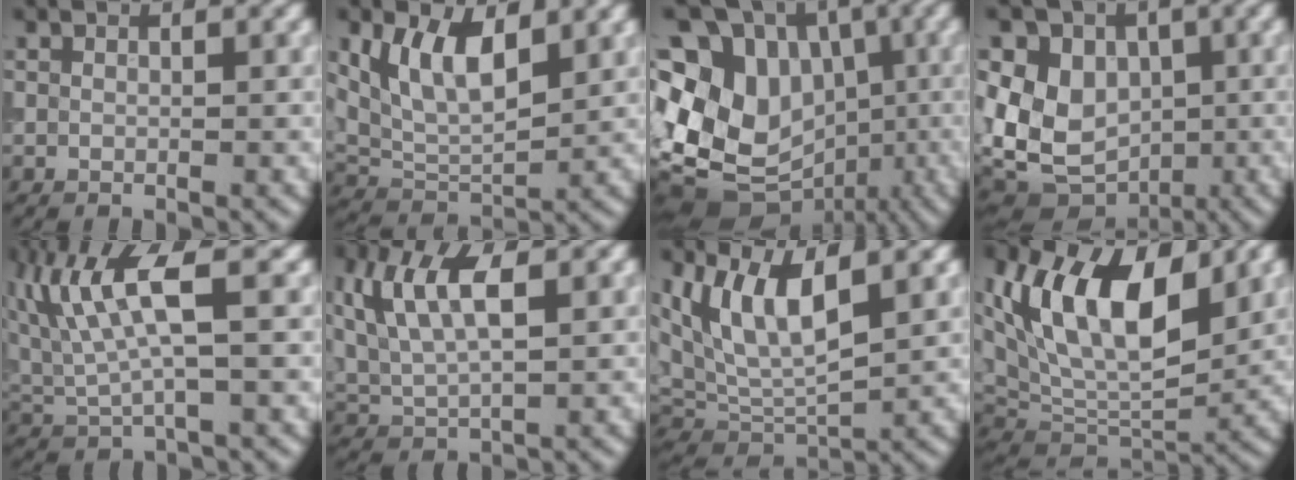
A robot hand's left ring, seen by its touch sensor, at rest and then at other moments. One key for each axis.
{"total": 6.1, "fx": 2.8, "fy": 3.1, "fz": 4.5, "tx": -0.095, "ty": -0.006, "tz": 0.053}
{"total": 15.3, "fx": -1.6, "fy": 12.7, "fz": 8.4, "tx": -0.181, "ty": 0.016, "tz": -0.028}
{"total": 11.0, "fx": 0.3, "fy": 8.8, "fz": 6.5, "tx": -0.114, "ty": 0.011, "tz": -0.010}
{"total": 7.3, "fx": 2.5, "fy": 2.1, "fz": 6.6, "tx": -0.145, "ty": 0.007, "tz": 0.047}
{"total": 7.7, "fx": 2.6, "fy": 3.4, "fz": 6.3, "tx": -0.136, "ty": 0.013, "tz": 0.046}
{"total": 8.2, "fx": 3.7, "fy": 3.2, "fz": 6.6, "tx": -0.137, "ty": 0.000, "tz": 0.068}
{"total": 12.4, "fx": 4.7, "fy": 6.1, "fz": 9.7, "tx": -0.169, "ty": 0.004, "tz": 0.082}